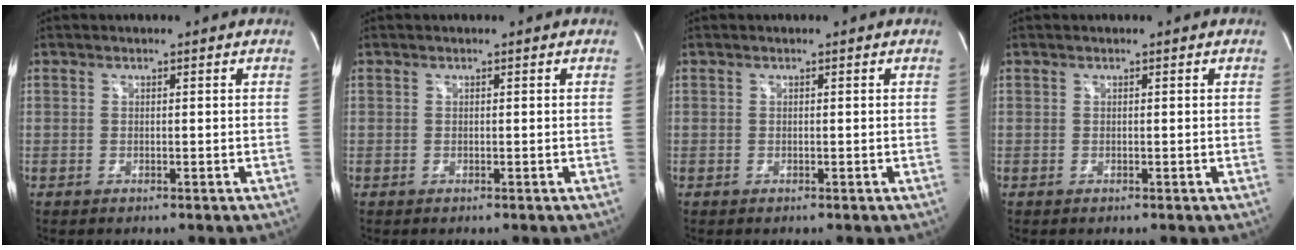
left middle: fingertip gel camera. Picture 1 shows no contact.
{"total": 0.0}
{"total": 0.0}
{"total": 0.0}